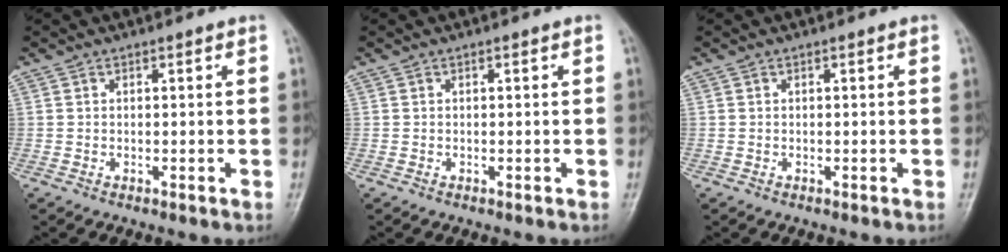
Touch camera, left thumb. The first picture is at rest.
{"total": 0.0}
{"total": 0.0}